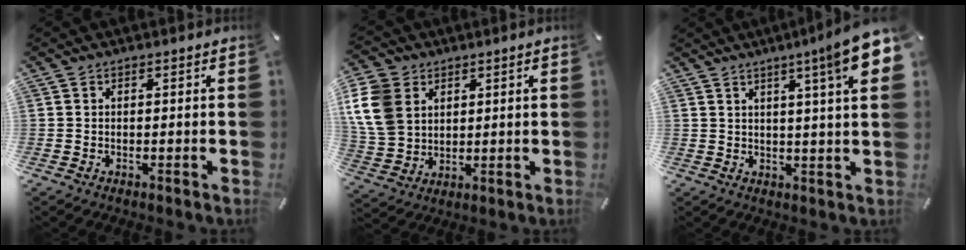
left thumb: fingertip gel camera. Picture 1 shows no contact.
{"total": 12.3, "force": [3.8, 9.9, 6.3], "torque": [-0.186, -0.001, 0.069]}
{"total": 11.7, "force": [5.5, 0.2, 10.3], "torque": [-0.159, -0.025, 0.082]}